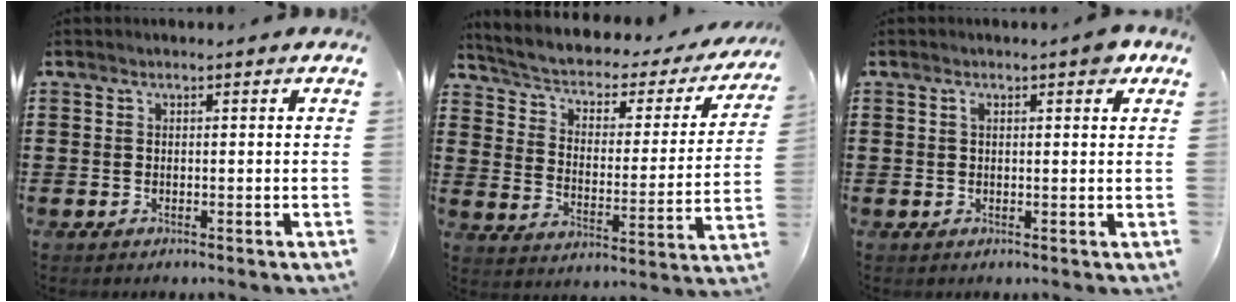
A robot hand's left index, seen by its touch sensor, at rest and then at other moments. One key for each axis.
{"total": 2.9, "fx": 1.3, "fy": 1.8, "fz": 1.9, "tx": -0.049, "ty": -0.015, "tz": 0.010}
{"total": 2.1, "fx": 1.0, "fy": 0.6, "fz": 1.8, "tx": -0.037, "ty": 0.005, "tz": 0.017}